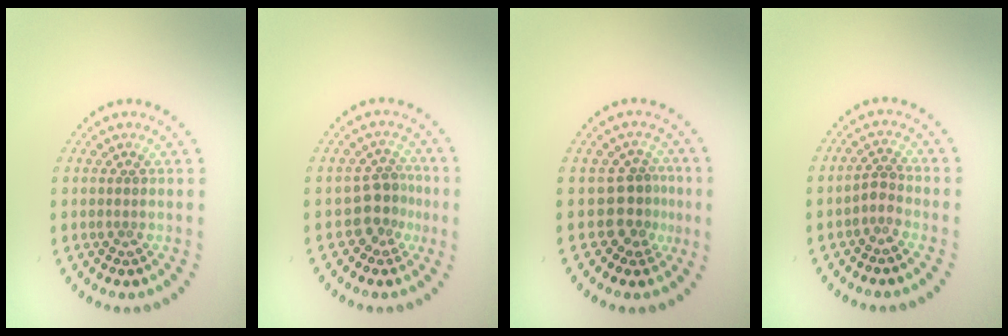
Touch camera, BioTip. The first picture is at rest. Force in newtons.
{"total": 3.0, "press": 2.8, "slide": 1.1}
{"total": 2.9, "press": 2.1, "slide": 2.0}
{"total": 1.5, "press": 1.1, "slide": 1.0}